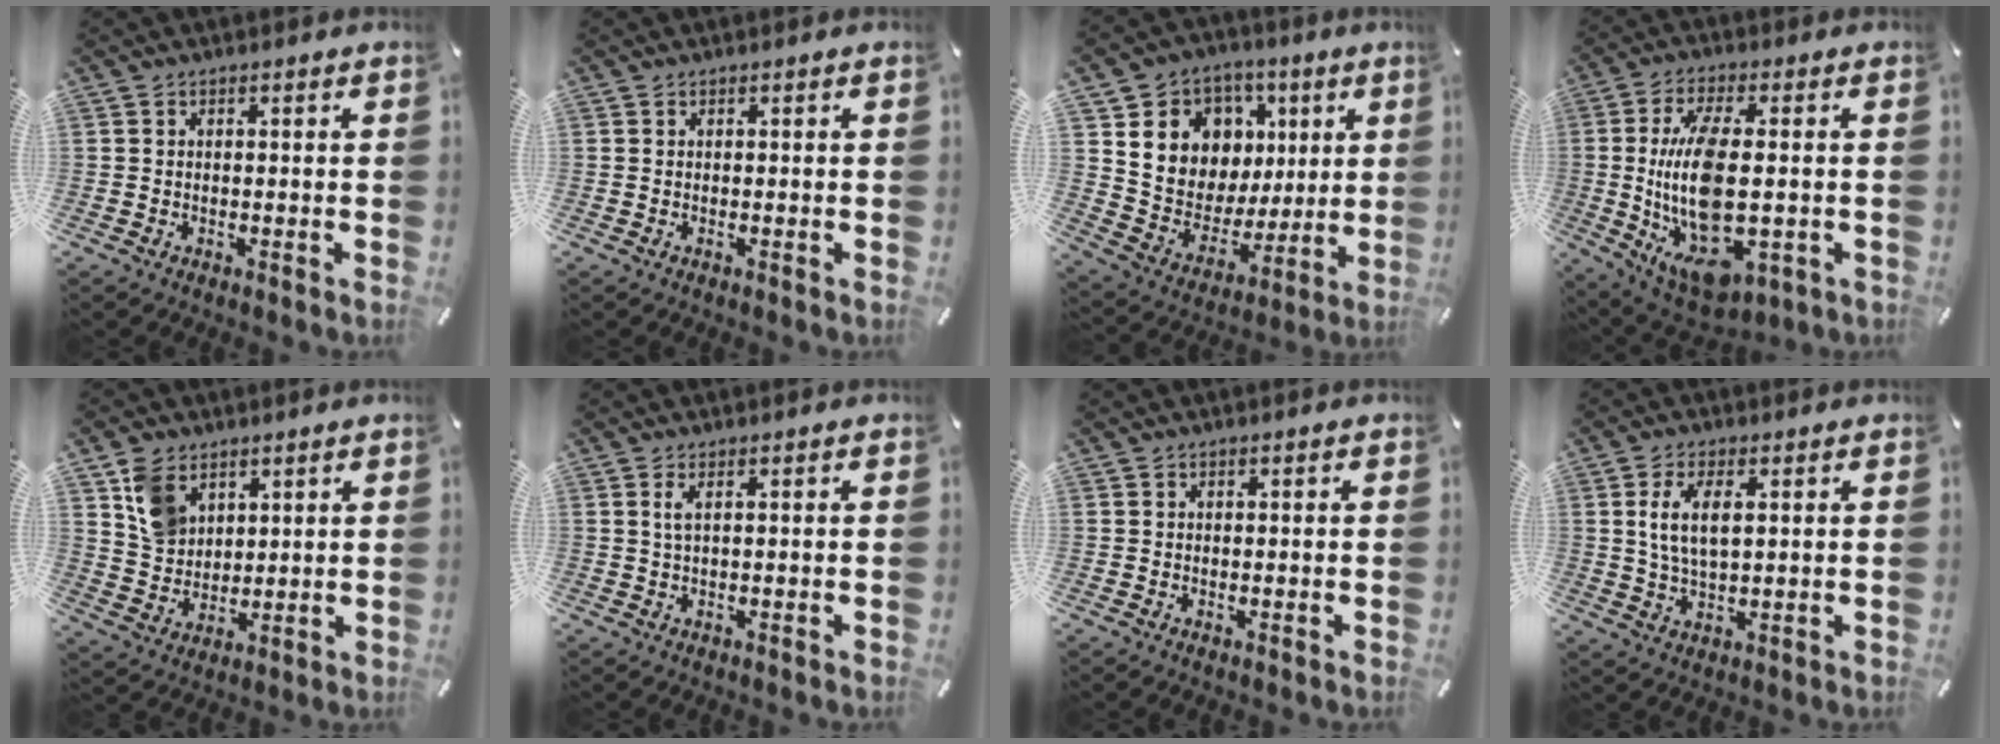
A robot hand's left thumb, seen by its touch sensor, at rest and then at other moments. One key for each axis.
{"total": 0.0}
{"total": 11.8, "fx": 3.2, "fy": 11.2, "fz": 2.0, "tx": -0.036, "ty": -0.032, "tz": 0.073}
{"total": 20.0, "fx": -0.6, "fy": 9.7, "fz": 17.4, "tx": -0.344, "ty": -0.014, "tz": 0.004}
{"total": 8.8, "fx": 4.6, "fy": 6.7, "fz": 3.4, "tx": -0.072, "ty": -0.002, "tz": 0.089}
{"total": 2.0, "fx": 0.5, "fy": 0.4, "fz": 1.9, "tx": -0.038, "ty": 0.001, "tz": 0.008}
{"total": 0.0}
{"total": 7.2, "fx": 2.0, "fy": 3.3, "fz": 6.1, "tx": -0.131, "ty": -0.002, "tz": 0.029}